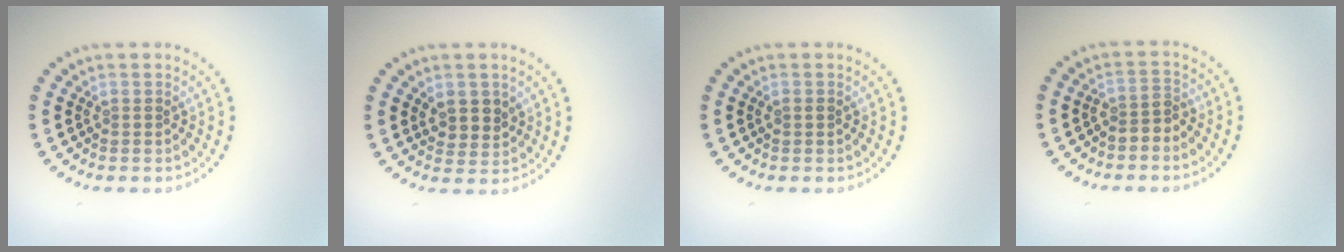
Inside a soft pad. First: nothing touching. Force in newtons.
{"total": 2.3, "press": 2.1, "slide": 0.8}
{"total": 0.8, "press": 0.8, "slide": 0.1}
{"total": 1.9, "press": 1.4, "slide": 1.2}